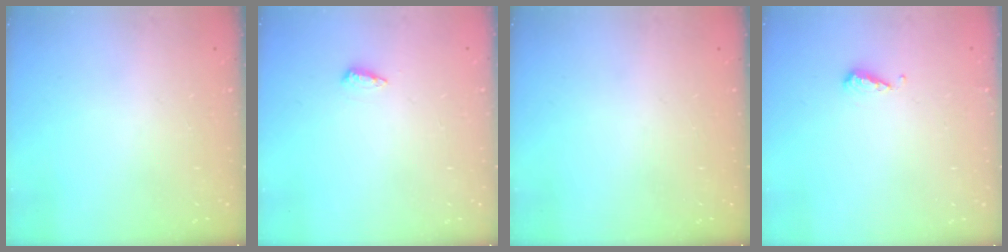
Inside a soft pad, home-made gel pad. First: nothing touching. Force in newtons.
{"total": 5.6, "press": 5.5, "slide": 1.0}
{"total": 0.0}
{"total": 3.8, "press": 3.7, "slide": 0.3}